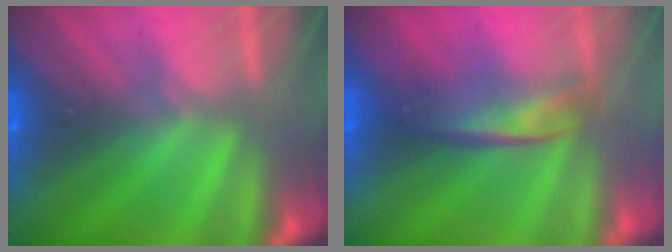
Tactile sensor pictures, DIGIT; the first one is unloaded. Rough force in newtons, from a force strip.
{"total": 2.1}